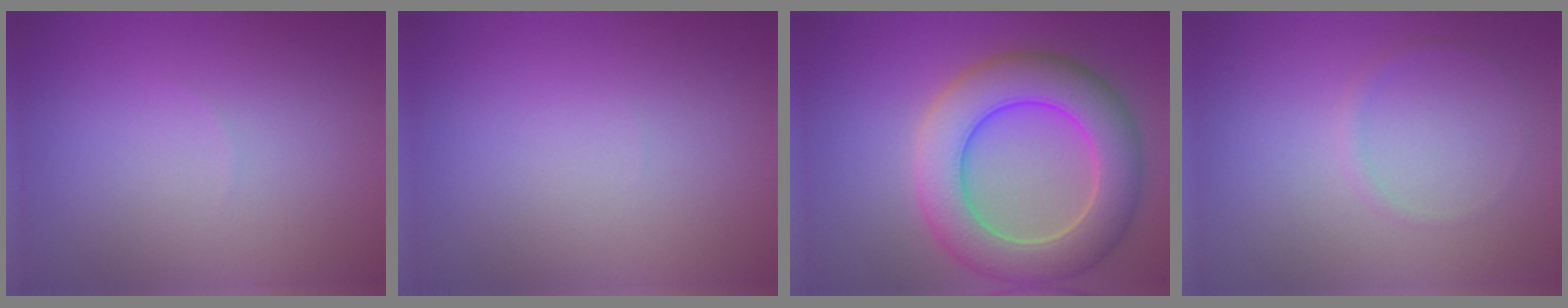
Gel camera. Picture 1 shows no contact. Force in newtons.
{"total": 0.0}
{"total": 8.5, "press": 8.4, "slide": 0.4}
{"total": 0.7, "press": 0.7, "slide": 0.1}